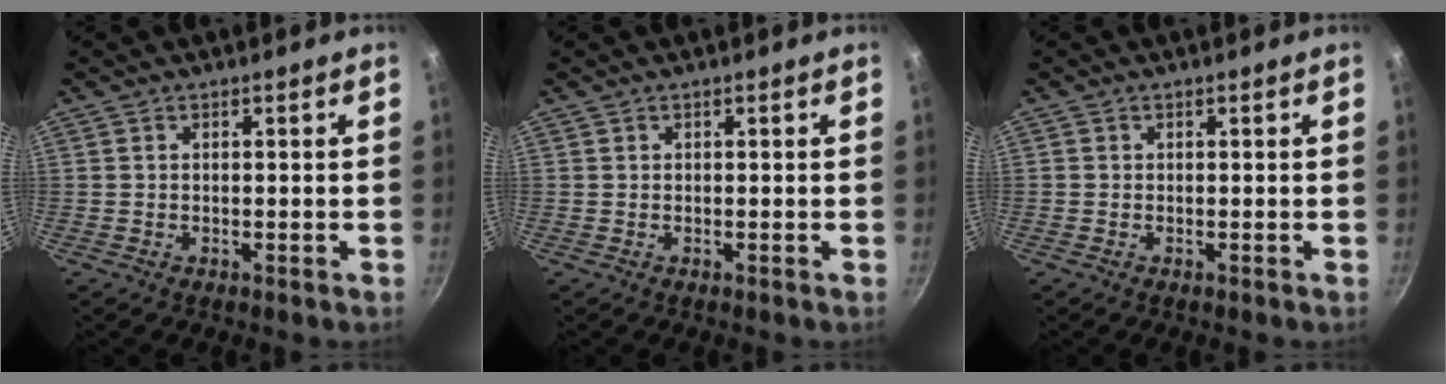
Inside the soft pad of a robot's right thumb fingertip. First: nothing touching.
{"total": 0.0}
{"total": 0.0}